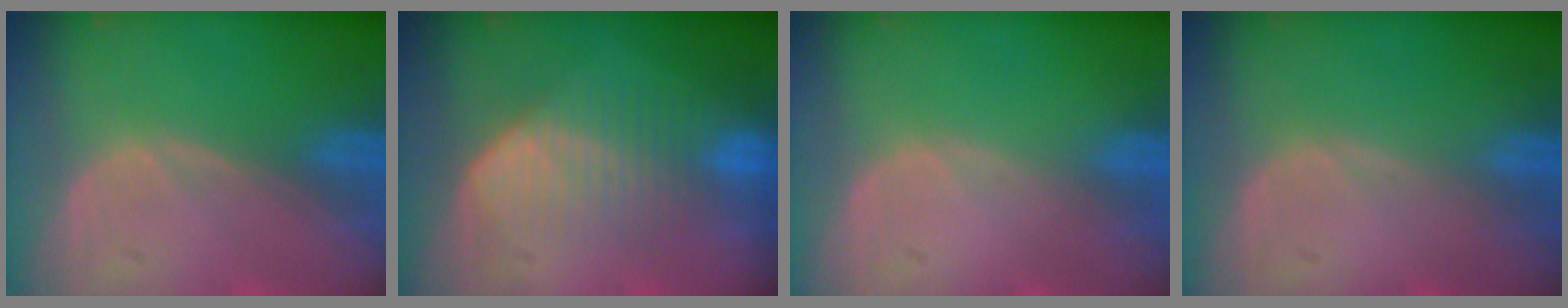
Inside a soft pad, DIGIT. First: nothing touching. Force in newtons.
{"total": 6.8, "press": 6.7, "slide": 1.3}
{"total": 0.0}
{"total": 0.0}